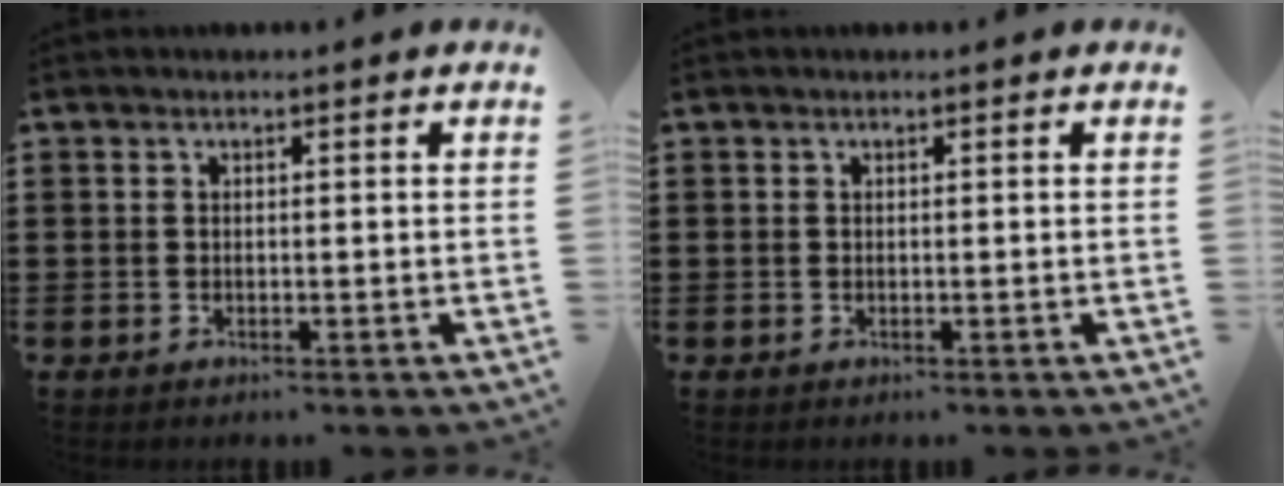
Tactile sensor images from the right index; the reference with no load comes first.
{"total": 0.0}